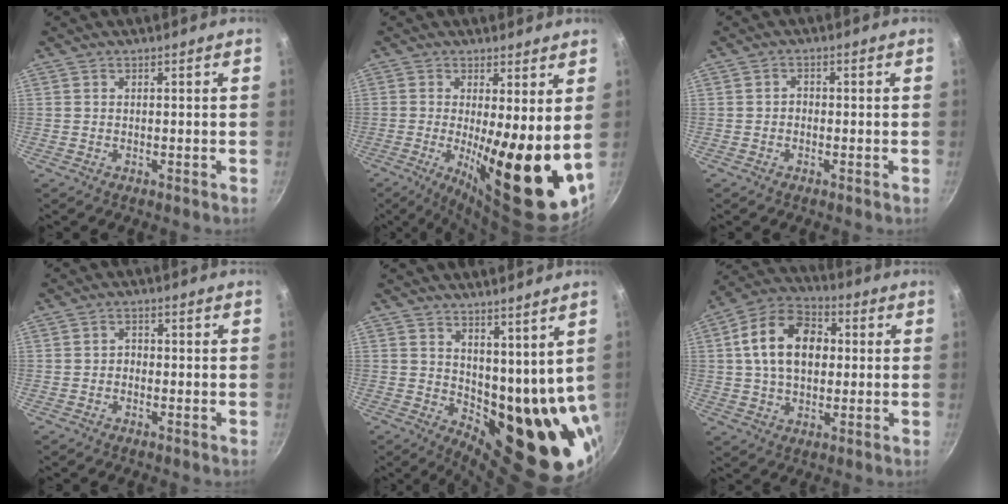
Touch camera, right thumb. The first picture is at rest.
{"total": 18.1, "force": [-0.9, 5.2, 17.3], "torque": [-0.231, -0.027, -0.007]}
{"total": 1.4, "force": [-0.4, 1.1, 0.7], "torque": [-0.009, 0.008, -0.008]}
{"total": 1.6, "force": [-0.5, 1.3, 0.8], "torque": [-0.006, 0.010, -0.012]}
{"total": 15.2, "force": [5.8, 8.3, 11.4], "torque": [-0.119, -0.037, 0.117]}
{"total": 15.2, "force": [1.9, 10.4, 10.8], "torque": [-0.154, 0.022, 0.017]}